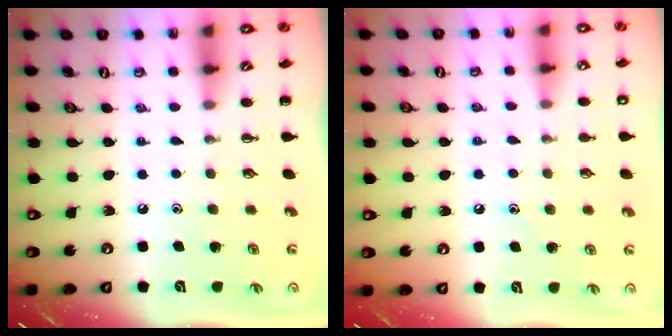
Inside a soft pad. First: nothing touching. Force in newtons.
{"total": 6.7, "press": 6.5, "slide": 1.8}